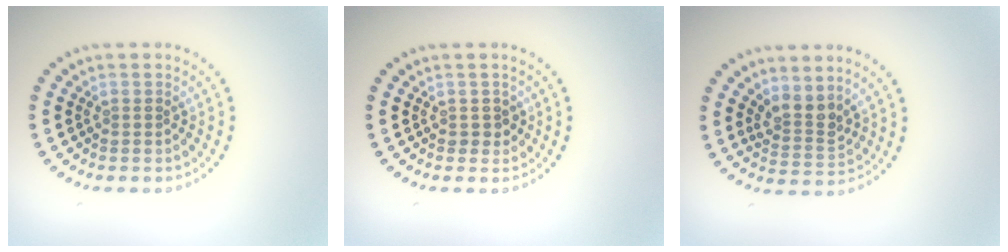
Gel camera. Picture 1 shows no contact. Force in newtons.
{"total": 1.1, "press": 1.0, "slide": 0.3}
{"total": 2.6, "press": 2.0, "slide": 1.7}